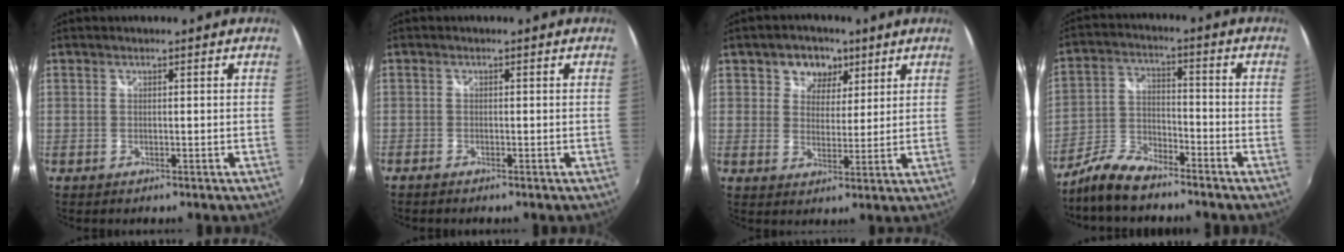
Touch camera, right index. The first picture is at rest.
{"total": 1.0, "force": [-0.9, 0.3, 0.3], "torque": [-0.009, -0.004, -0.020]}
{"total": 6.5, "force": [3.2, 5.2, 2.2], "torque": [-0.034, 0.010, 0.050]}
{"total": 9.5, "force": [-7.8, 3.1, 4.6], "torque": [-0.102, 0.005, -0.153]}